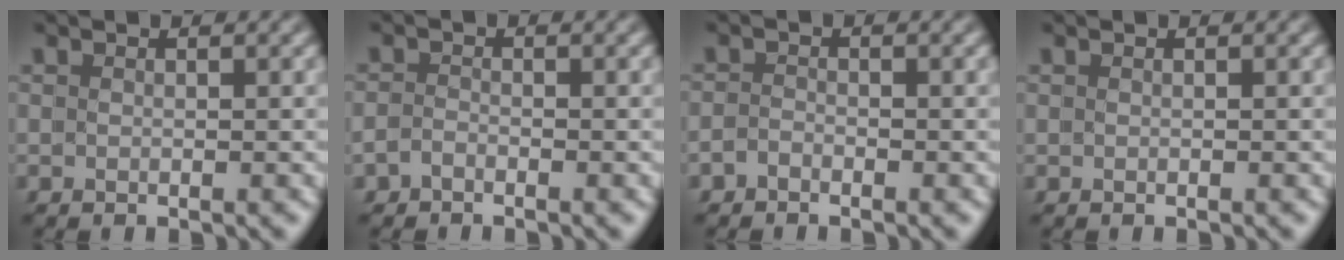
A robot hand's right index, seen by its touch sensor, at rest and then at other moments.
{"total": 1.7, "force": [-1.6, 0.0, -0.7], "torque": [0.010, -0.005, -0.029]}
{"total": 1.8, "force": [-1.7, -0.1, -0.7], "torque": [0.014, -0.006, -0.031]}
{"total": 0.0}